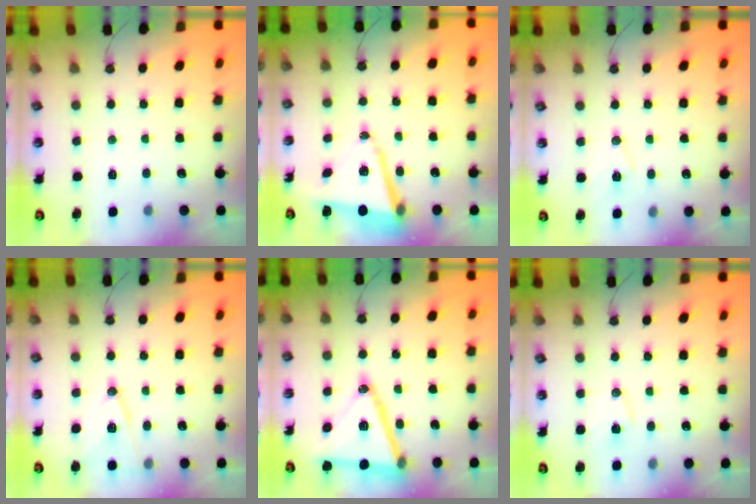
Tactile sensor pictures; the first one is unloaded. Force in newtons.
{"total": 10.6, "press": 10.4, "slide": 1.7}
{"total": 7.4, "press": 6.5, "slide": 3.6}
{"total": 12.6, "press": 12.3, "slide": 2.4}
{"total": 19.7, "press": 19.3, "slide": 4.0}
{"total": 8.4, "press": 8.0, "slide": 2.6}